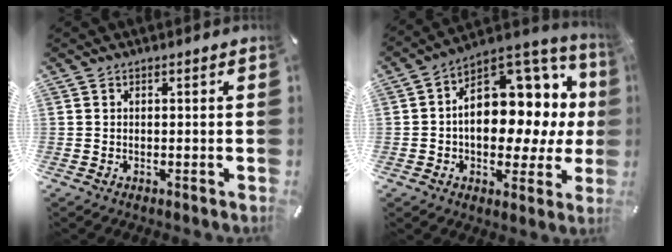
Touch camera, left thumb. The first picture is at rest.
{"total": 15.8, "force": [2.2, 11.0, 11.1], "torque": [-0.134, -0.037, 0.041]}